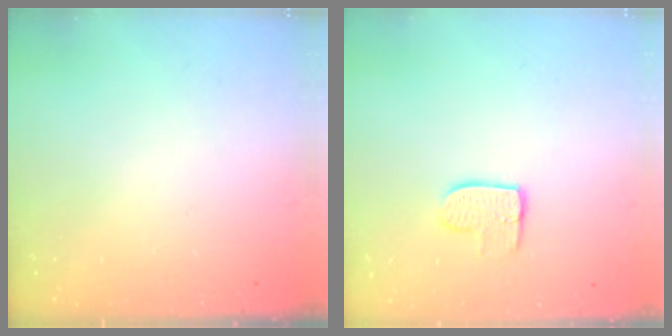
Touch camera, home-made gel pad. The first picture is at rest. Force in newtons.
{"total": 7.9, "press": 7.9, "slide": 0.5}